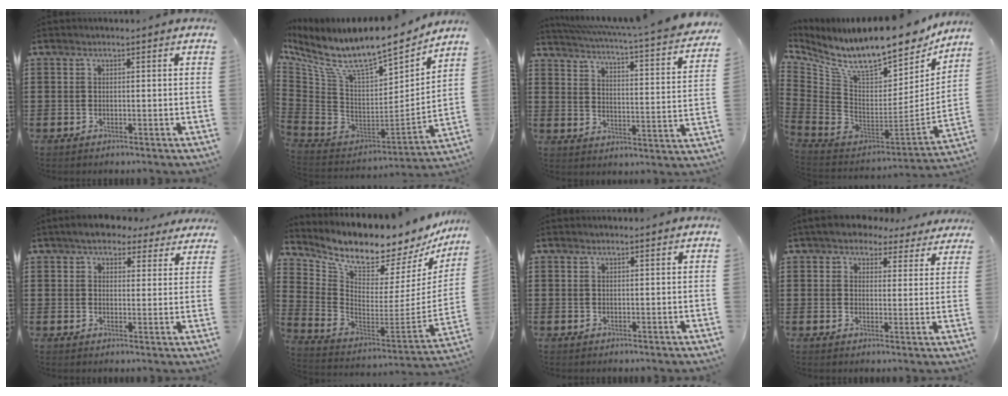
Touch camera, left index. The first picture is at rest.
{"total": 11.3, "force": [8.3, 3.0, 6.9], "torque": [-0.156, -0.067, 0.138]}
{"total": 3.7, "force": [3.2, -0.3, 1.8], "torque": [-0.055, -0.036, 0.045]}
{"total": 12.5, "force": [10.1, 2.6, 6.9], "torque": [-0.158, -0.087, 0.173]}
{"total": 5.2, "force": [4.7, 1.5, 1.6], "torque": [-0.040, -0.006, 0.086]}
{"total": 8.0, "force": [7.4, 1.2, 2.7], "torque": [-0.083, -0.085, 0.120]}
{"total": 1.0, "force": [1.0, 0.0, 0.4], "torque": [-0.009, 0.000, 0.018]}
{"total": 4.8, "force": [4.4, 1.3, 1.2], "torque": [-0.044, -0.013, 0.081]}